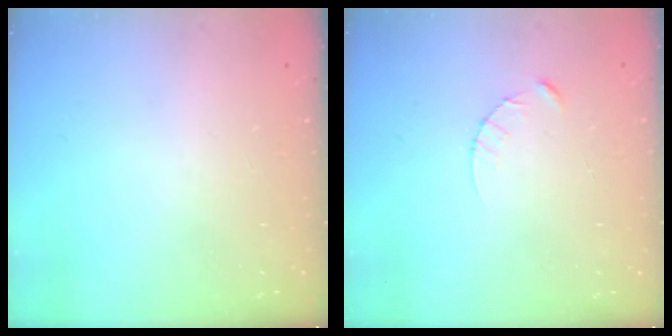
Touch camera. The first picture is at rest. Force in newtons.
{"total": 2.5, "press": 2.5, "slide": 0.3}